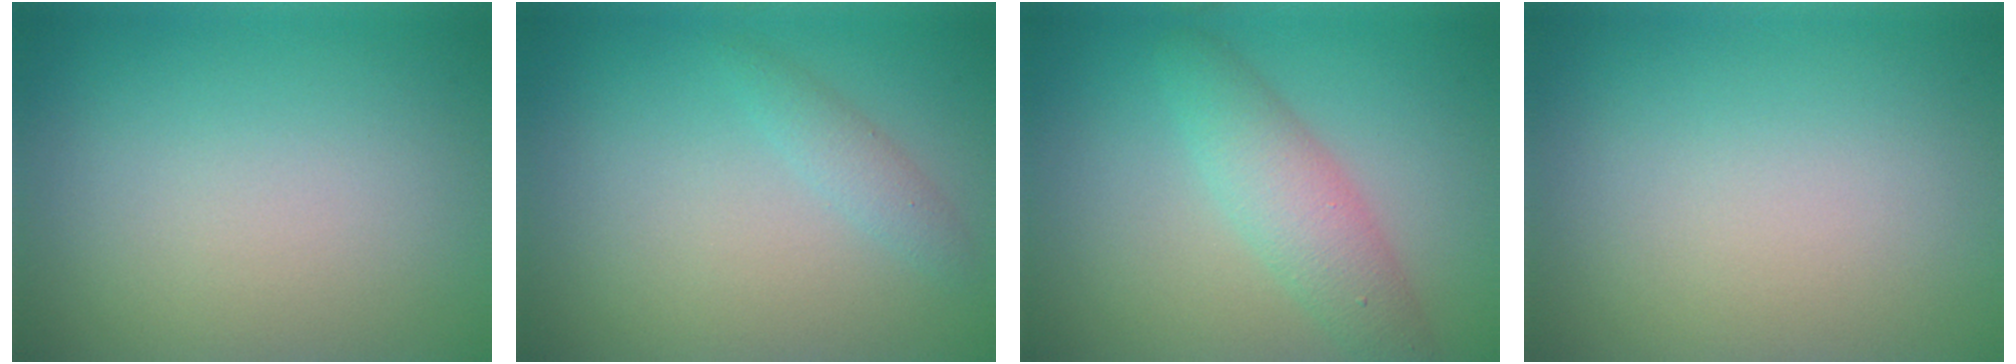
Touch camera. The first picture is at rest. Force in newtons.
{"total": 1.5, "press": 1.4, "slide": 0.1}
{"total": 4.0, "press": 4.0, "slide": 0.1}
{"total": 0.0}